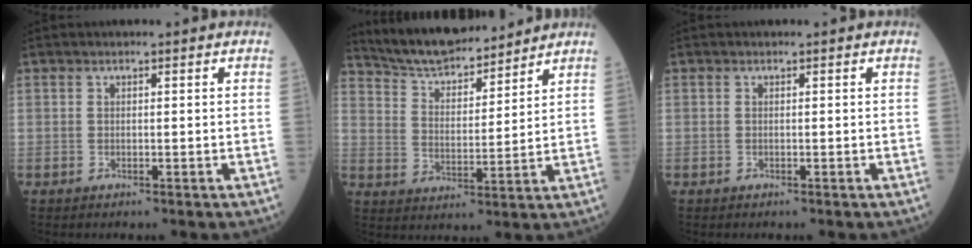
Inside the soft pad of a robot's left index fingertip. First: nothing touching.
{"total": 11.8, "force": [11.1, 2.2, 3.5], "torque": [-0.064, 0.012, 0.198]}
{"total": 0.0}